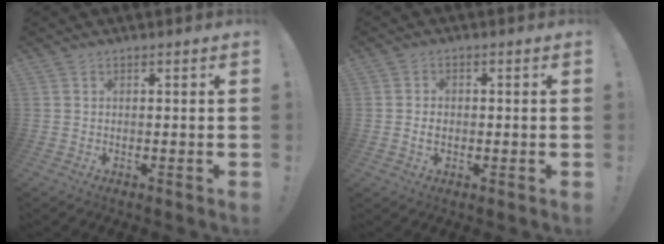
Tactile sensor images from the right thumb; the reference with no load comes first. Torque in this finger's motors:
{"motor_torque": [0.12, -0.31, 0.05, 0.24, 0.11]}